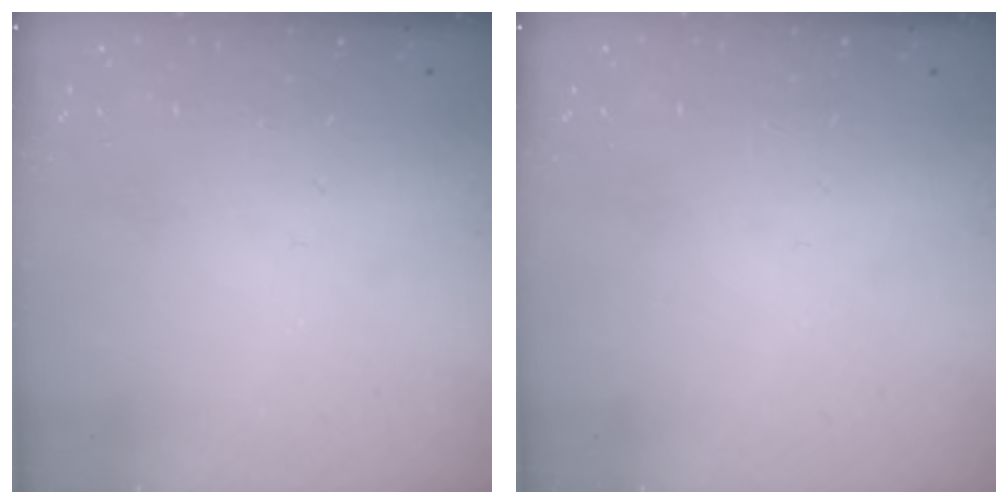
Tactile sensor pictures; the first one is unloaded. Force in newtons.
{"total": 0.0}